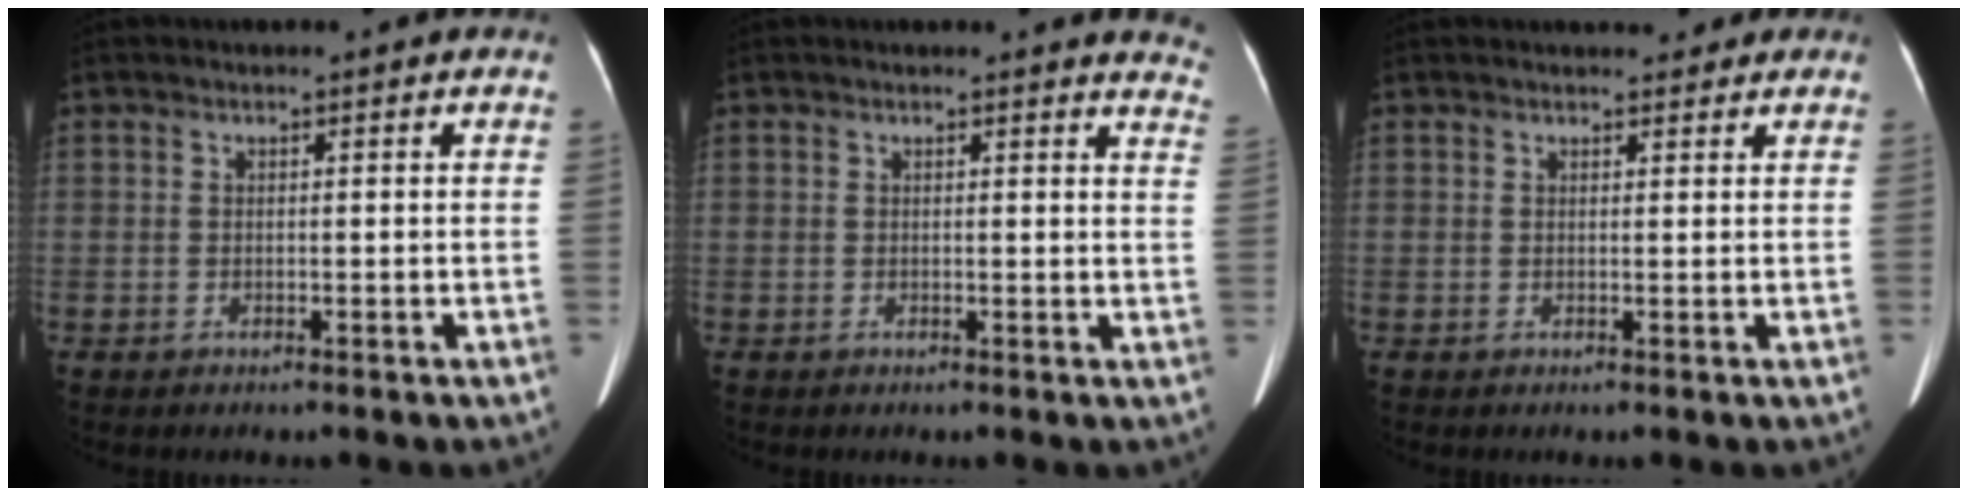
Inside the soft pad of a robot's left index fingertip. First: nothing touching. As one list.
[{"total": 6.8, "force": [6.7, 1.1, 0.7], "torque": [0.025, -0.035, 0.032]}, {"total": 4.7, "force": [4.1, 1.6, 1.6], "torque": [-0.008, 0.012, 0.048]}]